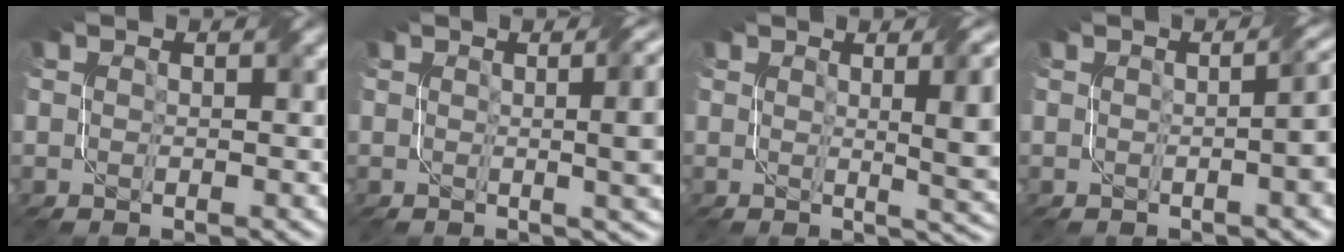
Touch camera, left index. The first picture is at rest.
{"total": 9.0, "force": [1.1, 3.6, 8.1], "torque": [-0.043, 0.021, 0.005]}
{"total": 8.2, "force": [1.7, 2.6, 7.6], "torque": [-0.063, 0.007, 0.026]}
{"total": 6.5, "force": [-0.1, 2.6, 6.0], "torque": [-0.028, 0.019, -0.005]}